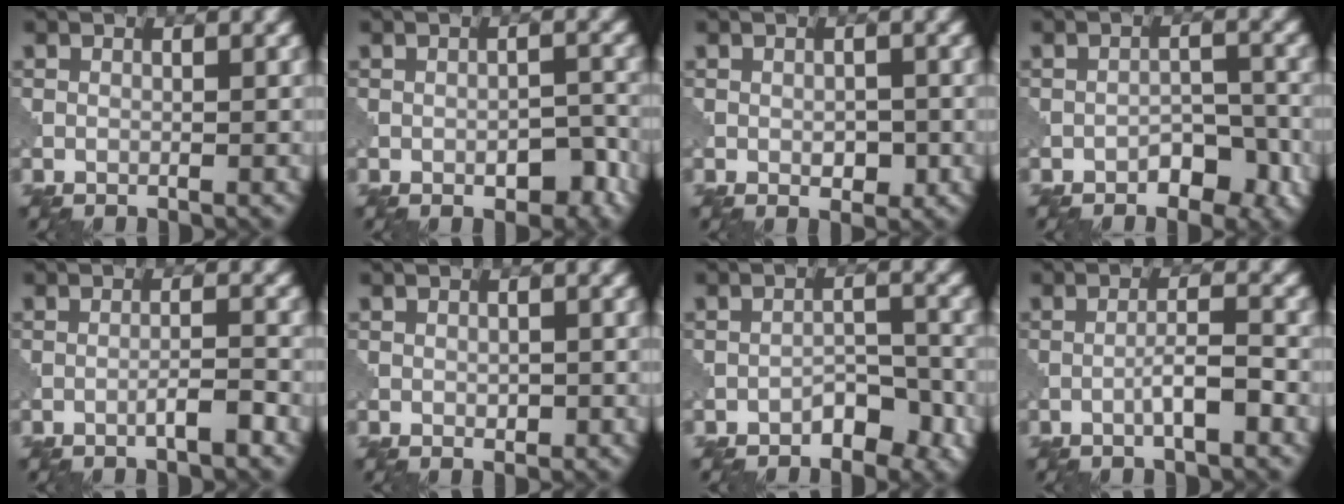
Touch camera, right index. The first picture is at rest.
{"total": 3.2, "force": [-1.5, 1.5, 2.4], "torque": [-0.030, 0.001, -0.018]}
{"total": 1.9, "force": [-0.5, 1.1, 1.5], "torque": [-0.023, -0.003, -0.007]}
{"total": 3.3, "force": [-2.0, 1.8, 1.9], "torque": [-0.022, 0.005, -0.028]}
{"total": 1.9, "force": [-1.1, 0.1, 1.6], "torque": [-0.022, 0.009, -0.022]}
{"total": 0.8, "force": [-0.1, 0.5, 0.6], "torque": [-0.007, -0.003, -0.001]}
{"total": 3.0, "force": [-2.0, 1.5, 1.7], "torque": [-0.021, 0.009, -0.030]}
{"total": 2.6, "force": [-1.2, 0.3, 2.3], "torque": [-0.039, 0.010, -0.023]}